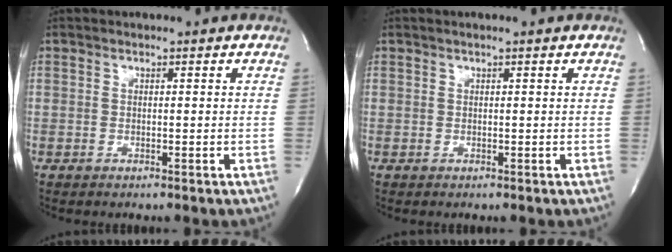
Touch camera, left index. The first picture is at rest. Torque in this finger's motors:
{"motor_torque": [0.16, -0.13, 0.10, -0.01]}